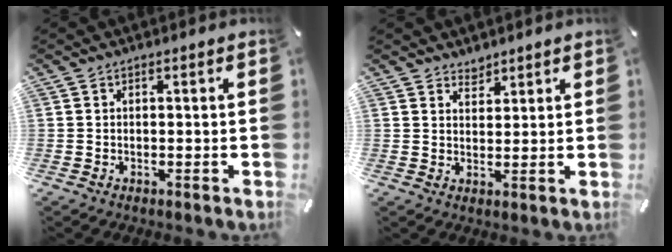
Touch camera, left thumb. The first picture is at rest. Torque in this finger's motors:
{"motor_torque": [0.48, 0.29, 0.04, -0.32, 0.04]}